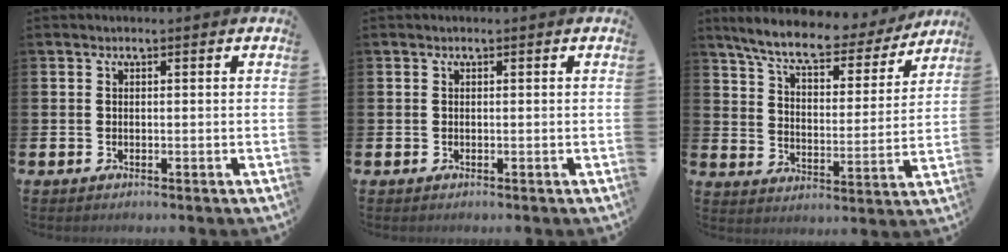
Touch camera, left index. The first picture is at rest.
{"total": 0.0}
{"total": 8.5, "force": [7.6, 1.6, 3.4], "torque": [-0.093, -0.049, 0.129]}